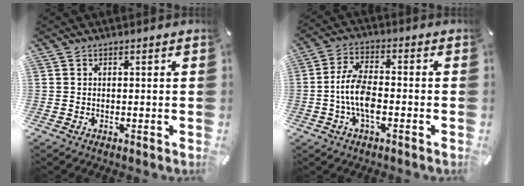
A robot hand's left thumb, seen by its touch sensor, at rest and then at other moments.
{"total": 9.1, "force": [-2.1, 4.3, 7.7], "torque": [-0.152, 0.009, -0.036]}